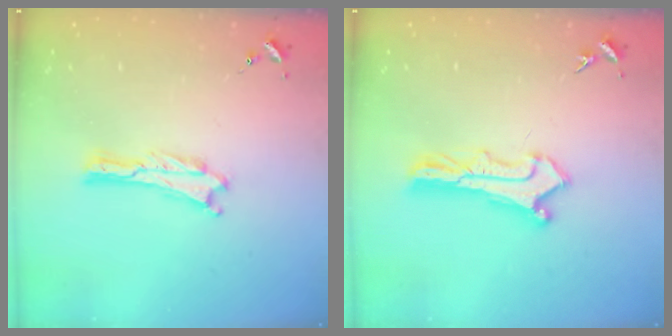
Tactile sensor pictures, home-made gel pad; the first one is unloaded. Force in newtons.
{"total": 2.9, "press": 2.9, "slide": 0.3}